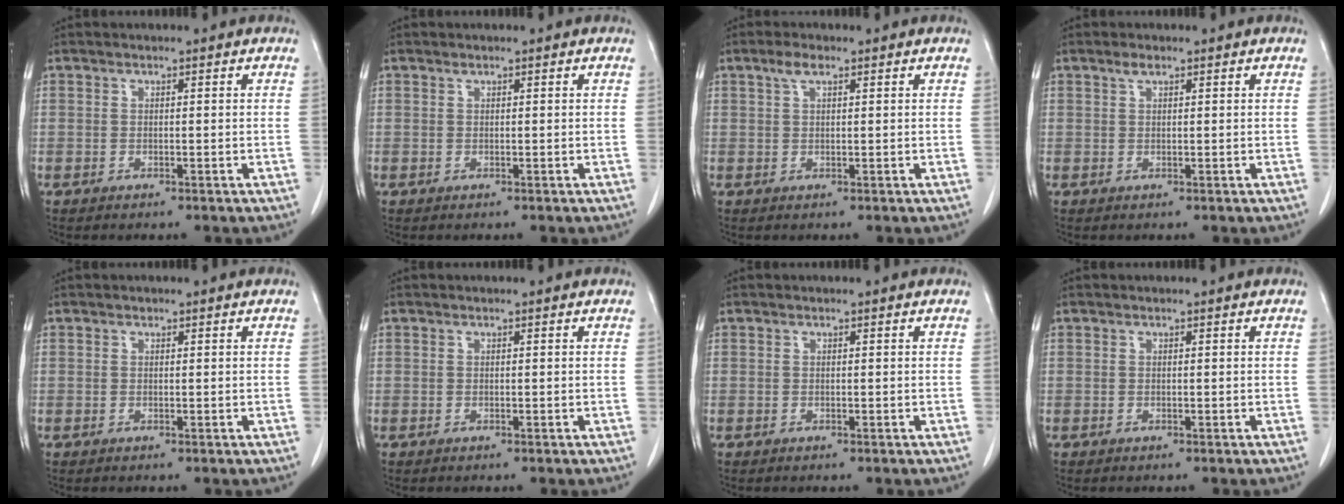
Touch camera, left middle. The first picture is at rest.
{"total": 0.0}
{"total": 2.2, "force": [1.3, 0.6, 1.6], "torque": [-0.038, 0.008, 0.028]}
{"total": 1.2, "force": [0.8, 0.3, 0.7], "torque": [-0.017, 0.002, 0.017]}
{"total": 0.0}
{"total": 0.0}
{"total": 0.0}
{"total": 0.0}